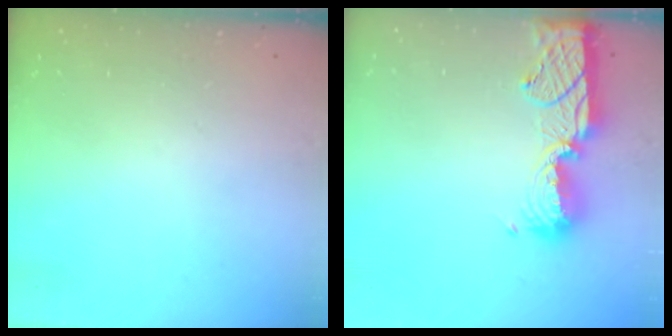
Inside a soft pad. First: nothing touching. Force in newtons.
{"total": 13.4, "press": 13.3, "slide": 1.0}